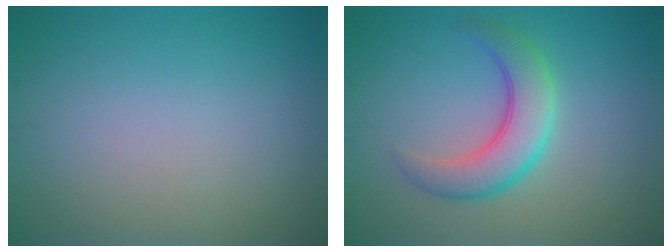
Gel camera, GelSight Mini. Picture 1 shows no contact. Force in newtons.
{"total": 4.6, "press": 4.6, "slide": 0.2}